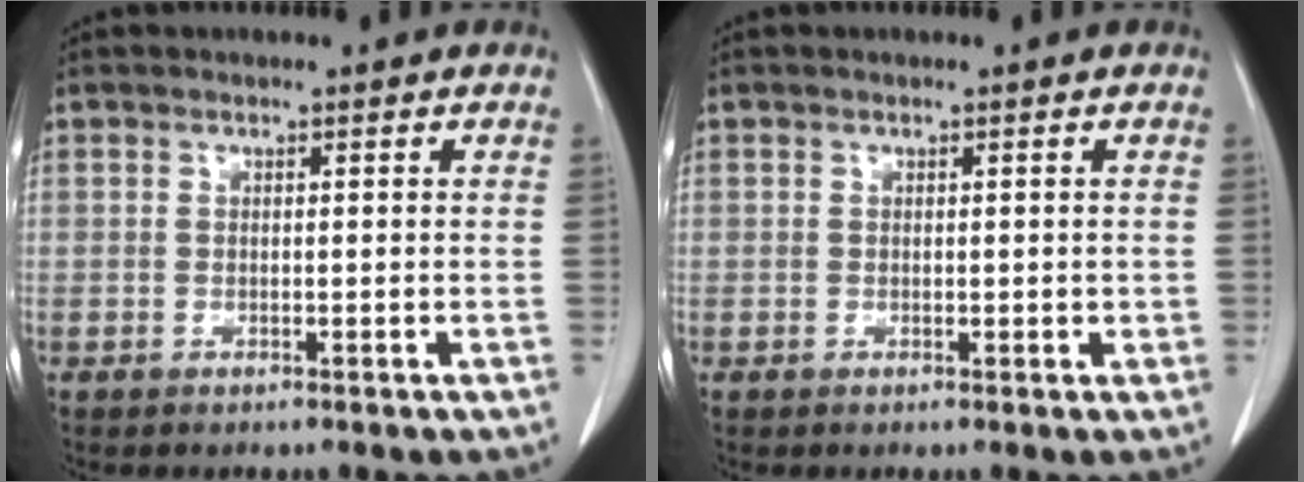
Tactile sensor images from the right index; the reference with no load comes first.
{"total": 1.0, "force": [0.1, 0.7, 0.7], "torque": [-0.005, 0.000, 0.003]}